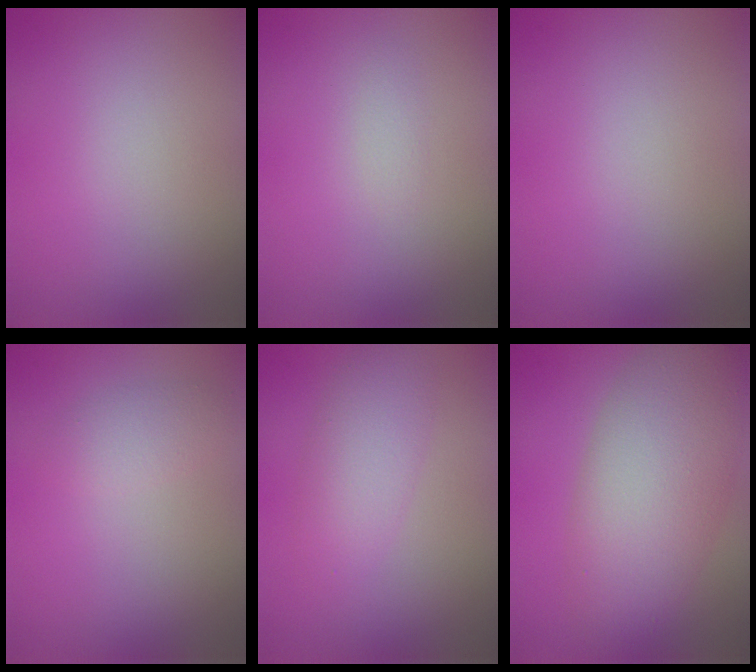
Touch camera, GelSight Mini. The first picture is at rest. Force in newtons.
{"total": 0.6, "press": 0.6, "slide": 0.0}
{"total": 0.0}
{"total": 1.5, "press": 1.5, "slide": 0.0}
{"total": 3.0, "press": 3.0, "slide": 0.0}
{"total": 7.9, "press": 7.9, "slide": 0.3}